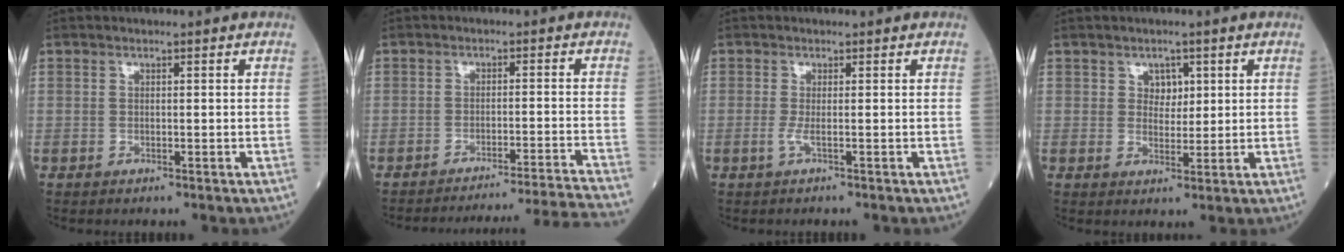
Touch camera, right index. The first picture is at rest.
{"total": 17.1, "force": [-16.2, -4.4, 3.3], "torque": [-0.021, -0.035, -0.212]}
{"total": 1.1, "force": [-0.4, -0.5, 1.0], "torque": [-0.026, -0.005, -0.010]}
{"total": 2.7, "force": [1.1, 2.0, 1.4], "torque": [-0.014, 0.001, 0.017]}